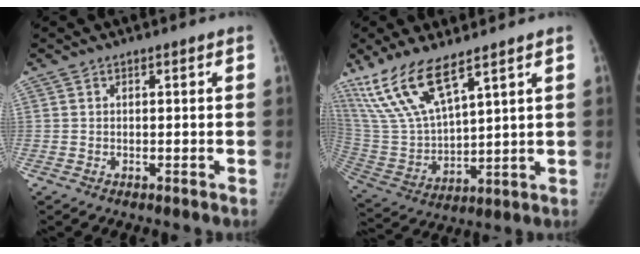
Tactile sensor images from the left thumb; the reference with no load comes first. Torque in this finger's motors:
{"motor_torque": [0.81, -0.47, 1.18, -1.59, 0.14]}